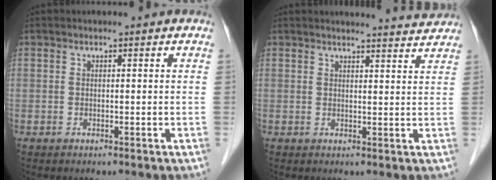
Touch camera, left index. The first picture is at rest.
{"total": 5.4, "force": [5.4, -0.3, 0.3], "torque": [-0.012, -0.007, 0.055]}